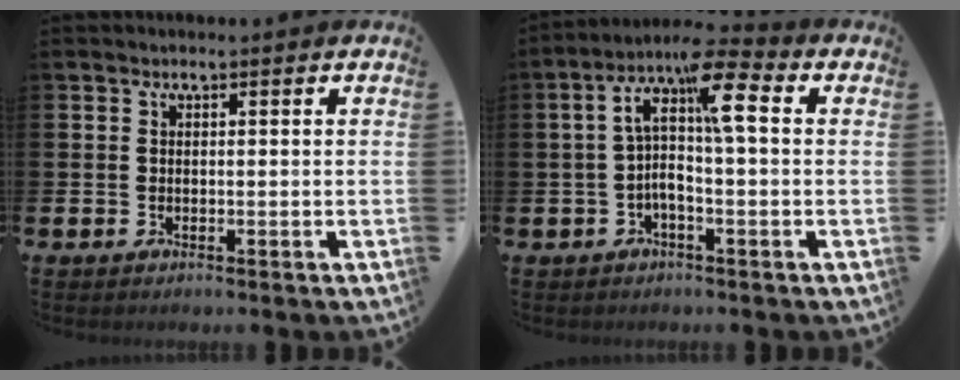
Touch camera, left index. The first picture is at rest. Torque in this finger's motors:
{"motor_torque": [1.51, -0.63, 0.83, 0.17]}